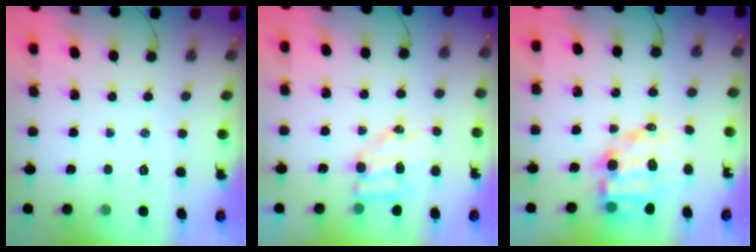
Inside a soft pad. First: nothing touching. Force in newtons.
{"total": 6.5, "press": 6.5, "slide": 0.7}
{"total": 9.7, "press": 9.3, "slide": 2.6}